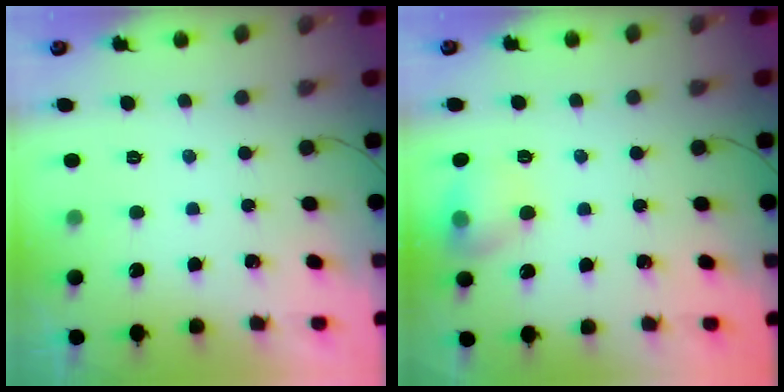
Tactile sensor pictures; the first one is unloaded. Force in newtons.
{"total": 10.1, "press": 10.0, "slide": 1.4}